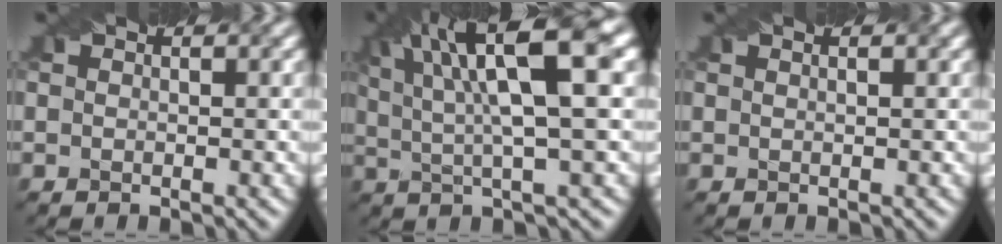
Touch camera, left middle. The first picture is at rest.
{"total": 10.6, "force": [3.9, 2.4, 9.6], "torque": [-0.156, 0.016, 0.071]}
{"total": 1.4, "force": [0.8, 0.6, 1.0], "torque": [-0.007, -0.004, 0.000]}